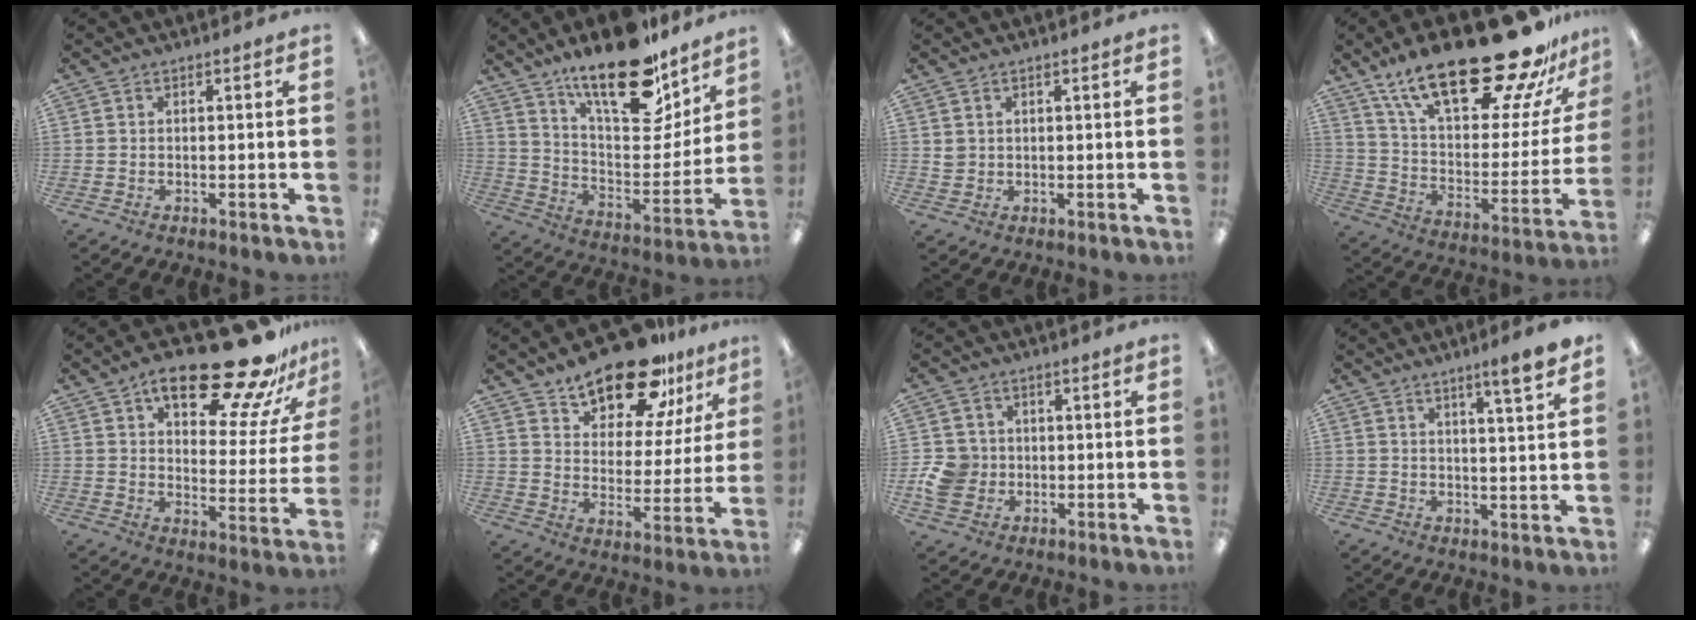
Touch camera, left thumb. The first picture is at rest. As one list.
[{"total": 22.7, "force": [16.9, 8.3, 12.5], "torque": [-0.193, -0.116, 0.290]}, {"total": 2.0, "force": [0.9, 1.8, 0.4], "torque": [-0.011, 0.002, 0.015]}, {"total": 30.1, "force": [21.0, 10.0, 19.1], "torque": [-0.299, -0.133, 0.354]}, {"total": 24.0, "force": [17.3, 7.7, 14.6], "torque": [-0.198, -0.115, 0.278]}, {"total": 18.5, "force": [14.5, 7.7, 8.6], "torque": [-0.134, -0.096, 0.250]}, {"total": 7.4, "force": [-1.0, 6.8, 2.8], "torque": [-0.059, 0.012, -0.015]}, {"total": 6.0, "force": [4.6, 0.1, 3.8], "torque": [-0.054, -0.031, 0.072]}]